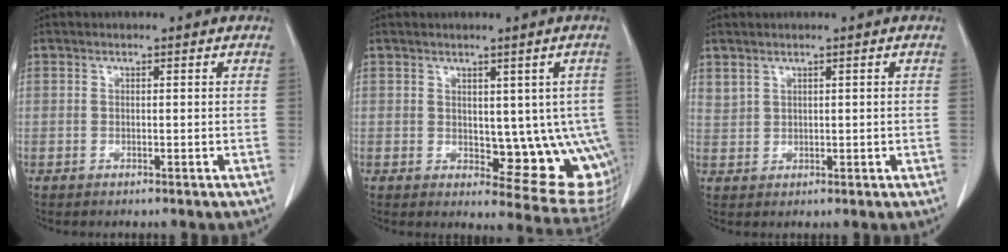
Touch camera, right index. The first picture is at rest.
{"total": 10.6, "force": [0.0, 5.1, 9.3], "torque": [-0.090, -0.005, 0.013]}
{"total": 1.8, "force": [1.5, 0.9, 0.6], "torque": [-0.015, 0.008, 0.039]}